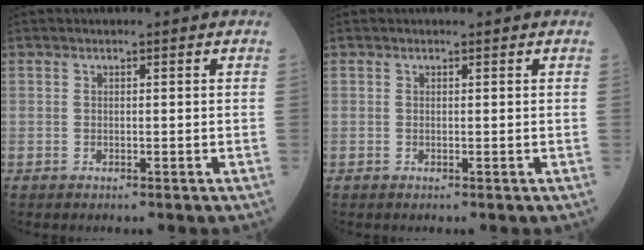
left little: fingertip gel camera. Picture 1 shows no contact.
{"total": 0.0}